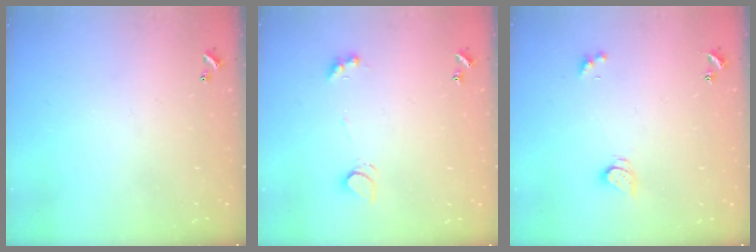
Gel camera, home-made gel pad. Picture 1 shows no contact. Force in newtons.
{"total": 3.8, "press": 3.8, "slide": 0.5}
{"total": 2.5, "press": 2.5, "slide": 0.5}